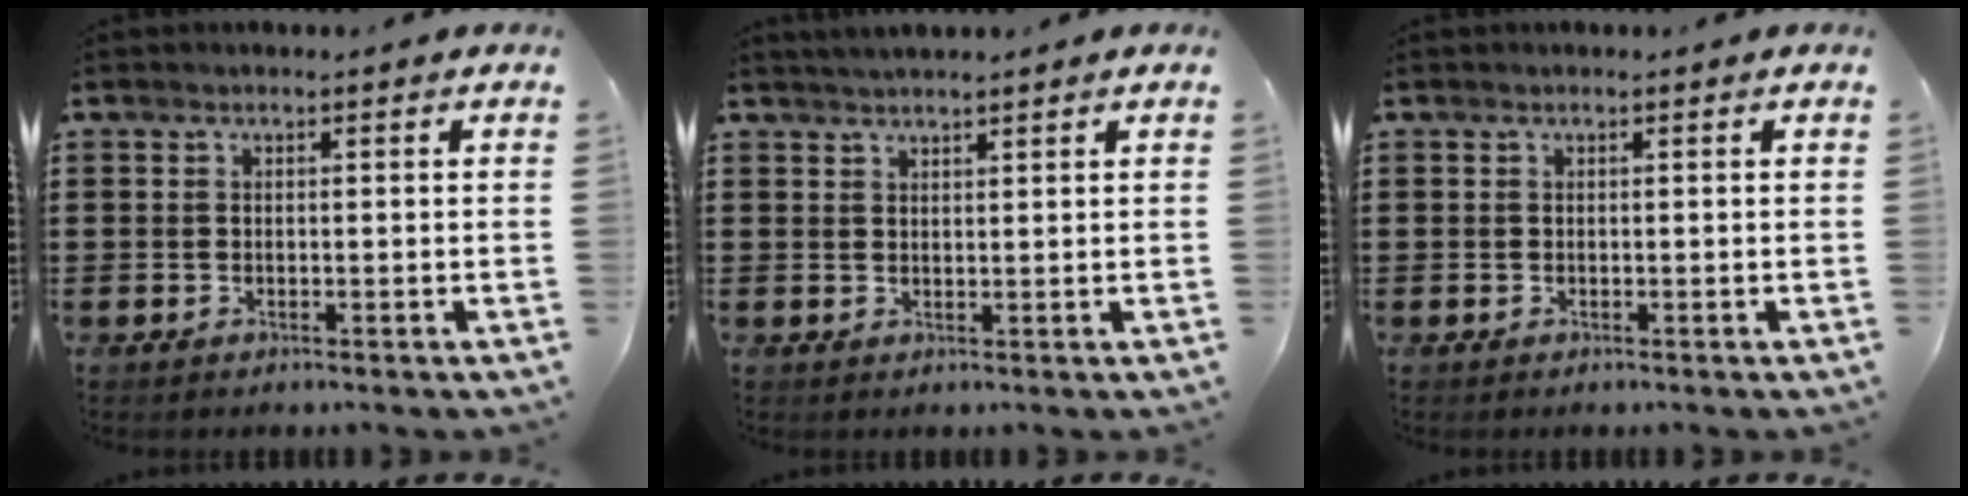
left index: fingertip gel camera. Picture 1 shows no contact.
{"total": 1.5, "force": [1.5, 0.1, 0.2], "torque": [-0.007, 0.004, 0.029]}
{"total": 0.0}